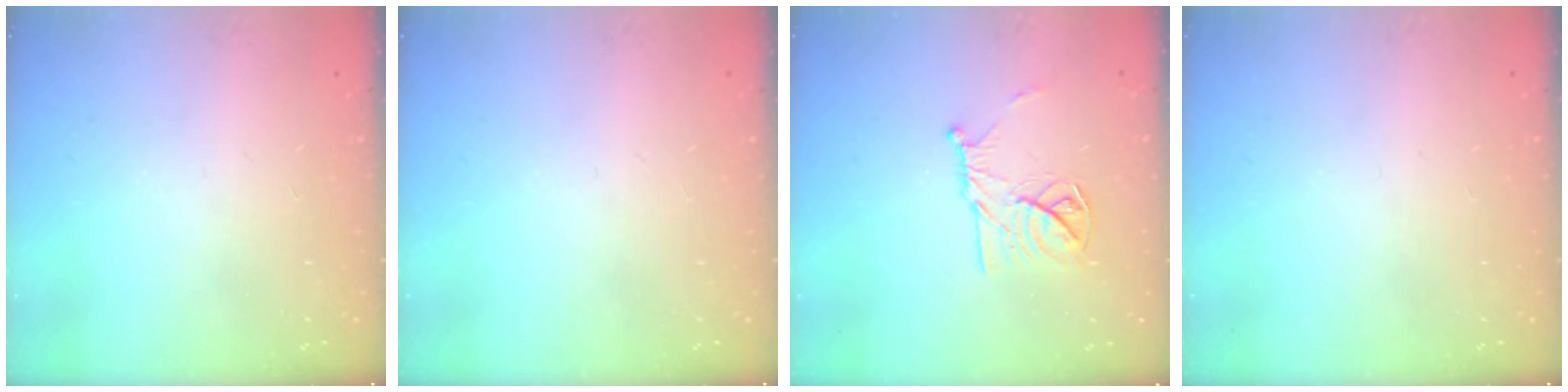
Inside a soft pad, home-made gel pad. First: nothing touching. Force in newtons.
{"total": 0.0}
{"total": 12.4, "press": 12.4, "slide": 0.2}
{"total": 0.0}